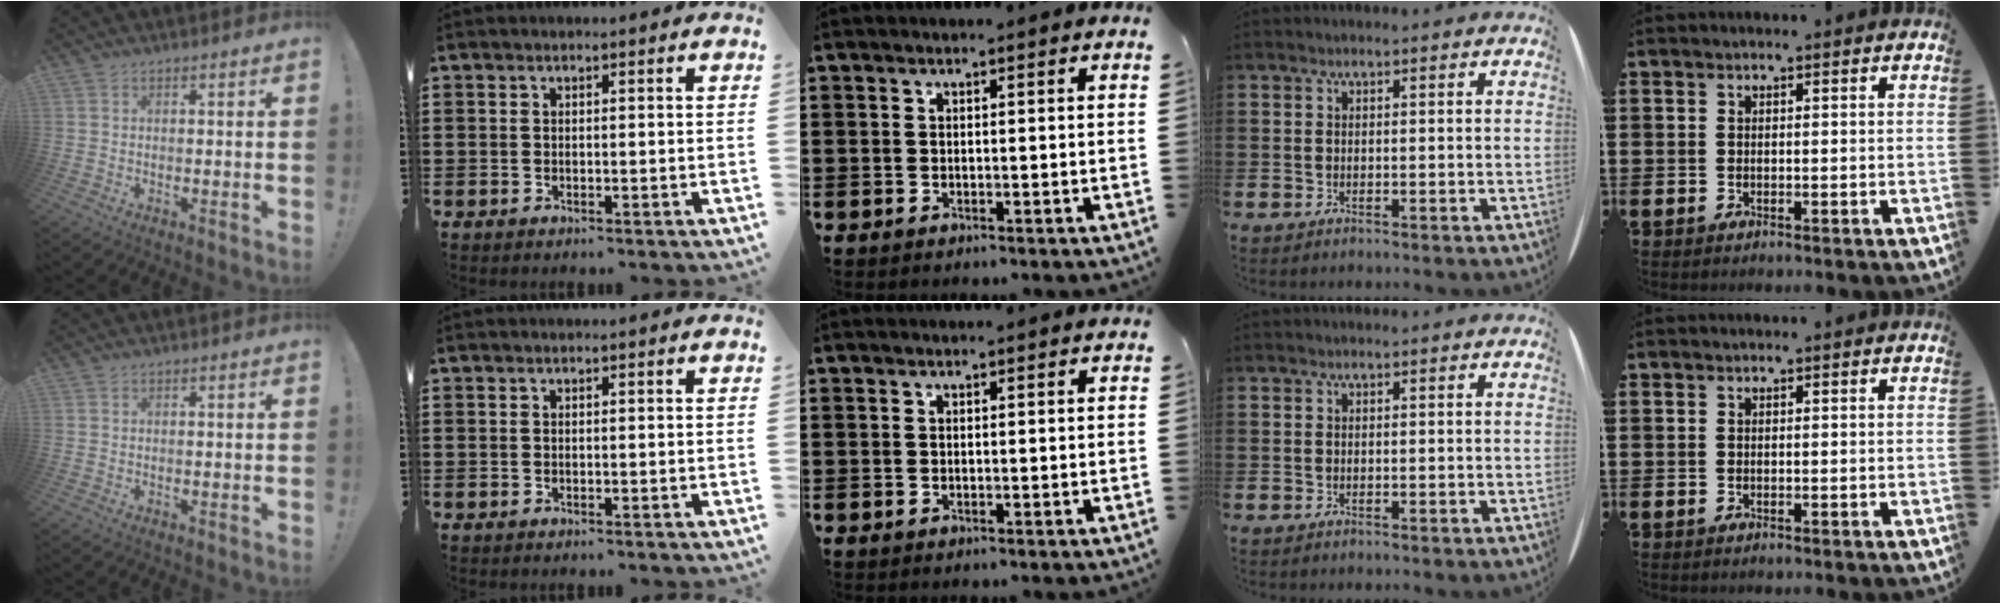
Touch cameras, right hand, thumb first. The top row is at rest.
{}